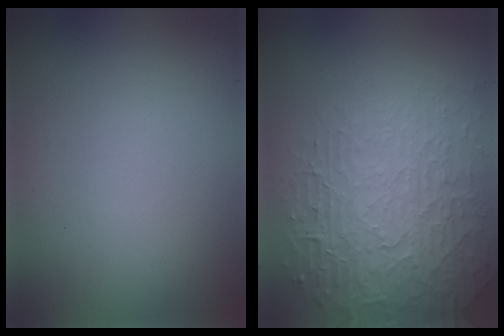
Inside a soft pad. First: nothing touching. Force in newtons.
{"total": 7.2, "press": 5.2, "slide": 4.9}